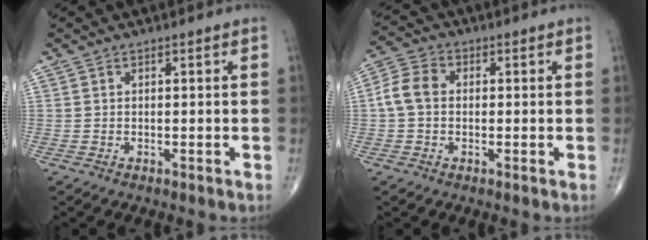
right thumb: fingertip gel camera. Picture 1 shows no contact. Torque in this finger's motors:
{"motor_torque": [0.87, 0.77, 0.62, -0.32, 0.10]}